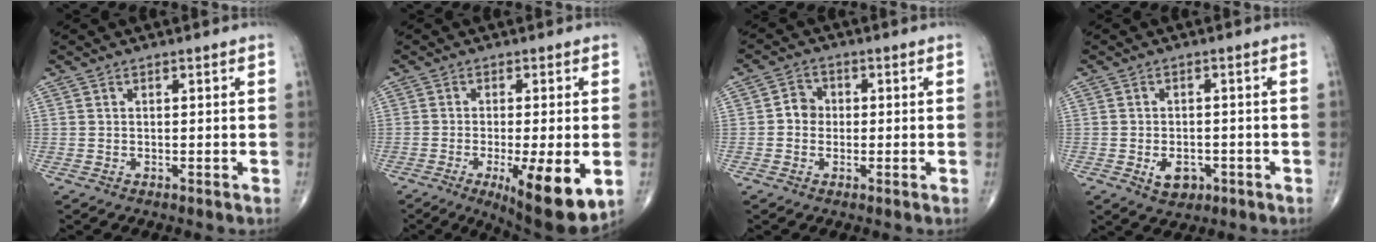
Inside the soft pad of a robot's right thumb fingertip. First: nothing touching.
{"total": 13.5, "force": [-4.1, 3.3, 12.4], "torque": [-0.170, -0.020, -0.052]}
{"total": 3.5, "force": [-0.3, 3.2, 1.5], "torque": [-0.007, 0.011, -0.014]}
{"total": 4.5, "force": [-1.7, 3.0, 2.8], "torque": [-0.034, 0.006, -0.020]}